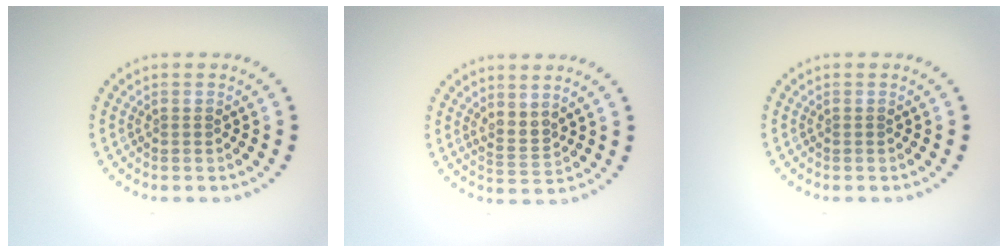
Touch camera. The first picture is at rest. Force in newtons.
{"total": 2.0, "press": 1.5, "slide": 1.4}
{"total": 0.0}